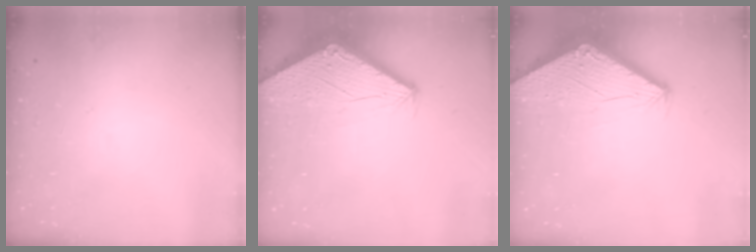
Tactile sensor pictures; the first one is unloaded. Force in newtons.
{"total": 2.8, "press": 2.8, "slide": 0.1}
{"total": 2.8, "press": 2.8, "slide": 0.1}